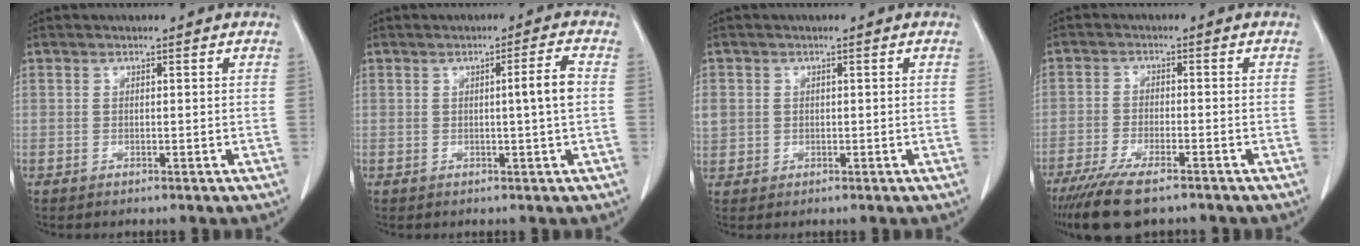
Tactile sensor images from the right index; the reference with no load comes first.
{"total": 3.6, "force": [0.0, -0.7, 3.6], "torque": [-0.054, 0.000, 0.001]}
{"total": 3.6, "force": [0.6, 3.4, 1.2], "torque": [-0.041, 0.009, 0.020]}
{"total": 9.6, "force": [-7.2, 1.9, 6.0], "torque": [-0.101, -0.022, -0.114]}